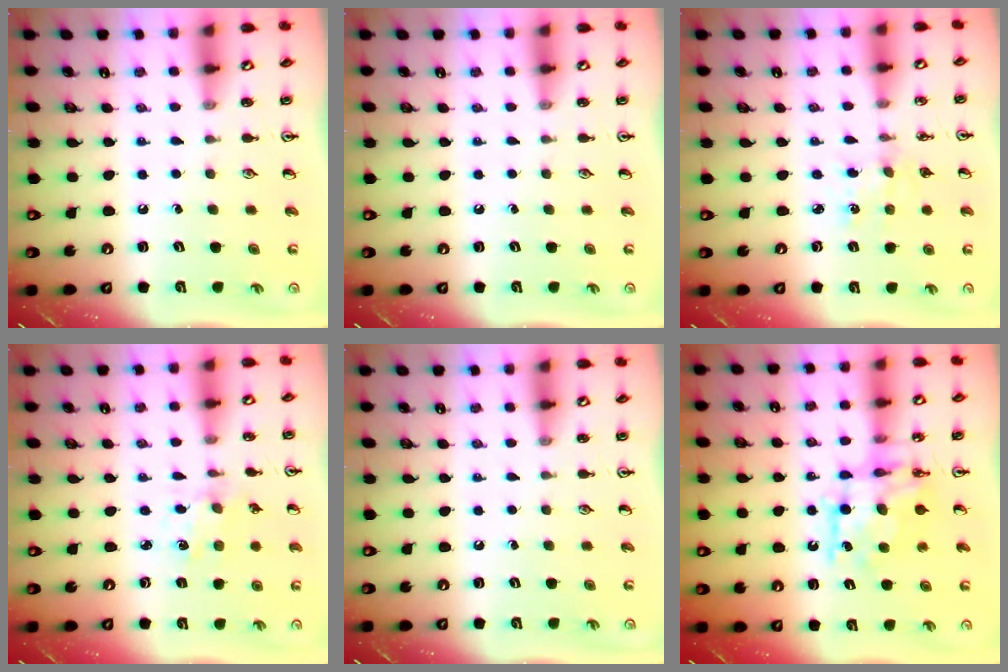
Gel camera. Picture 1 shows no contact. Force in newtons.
{"total": 0.0}
{"total": 3.9, "press": 3.8, "slide": 0.4}
{"total": 1.1, "press": 1.0, "slide": 0.2}
{"total": 0.0}
{"total": 9.3, "press": 9.3, "slide": 0.5}